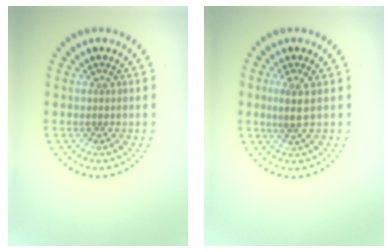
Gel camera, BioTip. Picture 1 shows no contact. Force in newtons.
{"total": 1.9, "press": 1.6, "slide": 1.0}